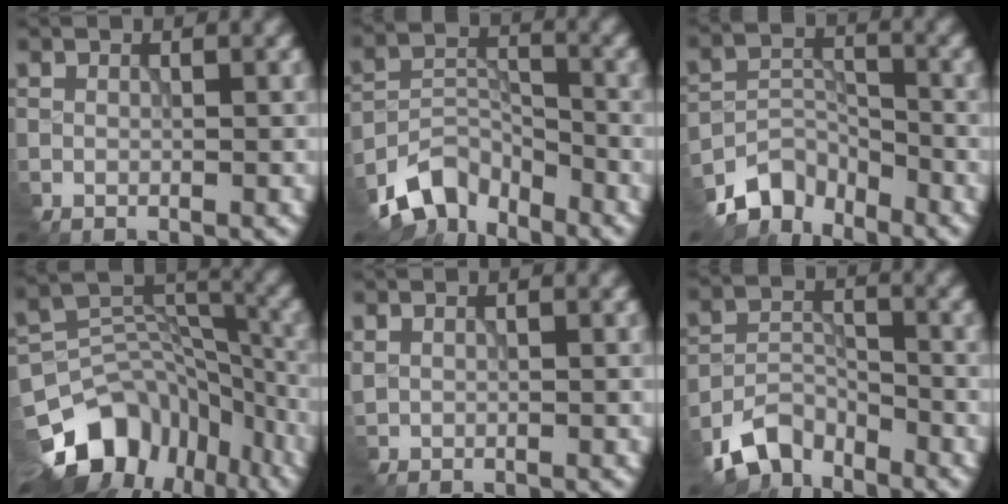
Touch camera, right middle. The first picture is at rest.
{"total": 6.1, "force": [-4.9, 3.0, 2.0], "torque": [-0.036, -0.003, -0.101]}
{"total": 5.0, "force": [-4.5, 2.1, 0.9], "torque": [-0.008, -0.002, -0.092]}
{"total": 12.4, "force": [-7.7, 8.4, 4.8], "torque": [-0.094, 0.015, -0.120]}
{"total": 0.6, "force": [0.5, 0.2, 0.2], "torque": [-0.007, -0.001, 0.016]}
{"total": 5.3, "force": [-4.4, 2.4, 1.5], "torque": [-0.027, -0.004, -0.091]}